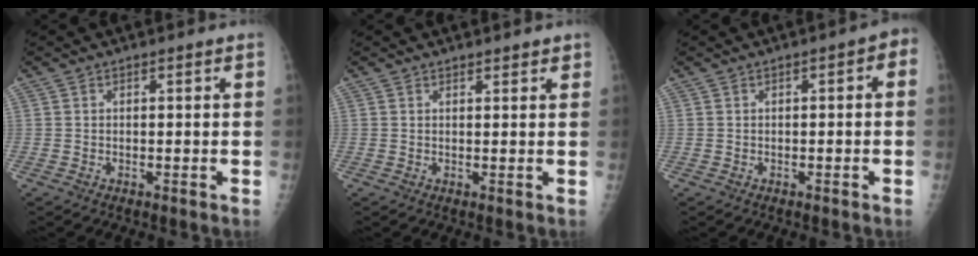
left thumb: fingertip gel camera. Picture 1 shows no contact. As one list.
[{"total": 1.6, "force": [1.4, 0.6, 0.3], "torque": [0.010, -0.004, 0.015]}, {"total": 2.7, "force": [-0.3, 1.2, 2.4], "torque": [-0.018, 0.019, -0.012]}]